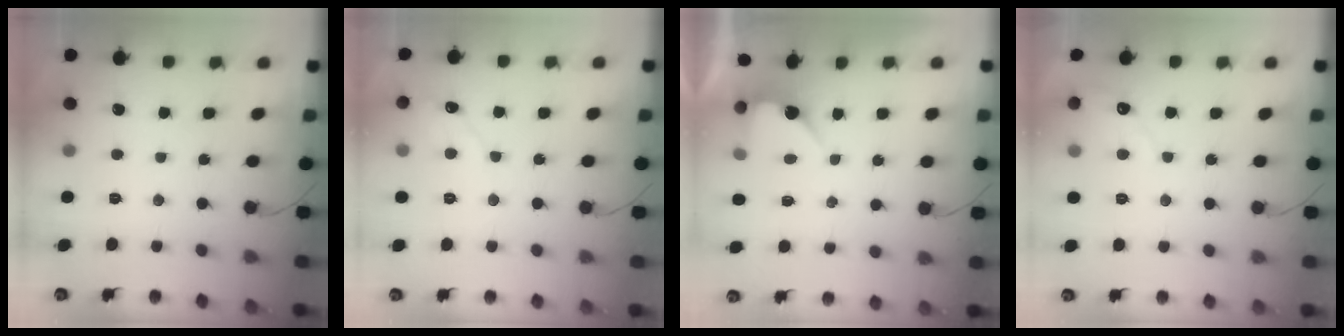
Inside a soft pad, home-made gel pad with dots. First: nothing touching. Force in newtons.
{"total": 3.7, "press": 3.7, "slide": 0.4}
{"total": 4.2, "press": 4.2, "slide": 0.2}
{"total": 4.0, "press": 4.0, "slide": 0.3}